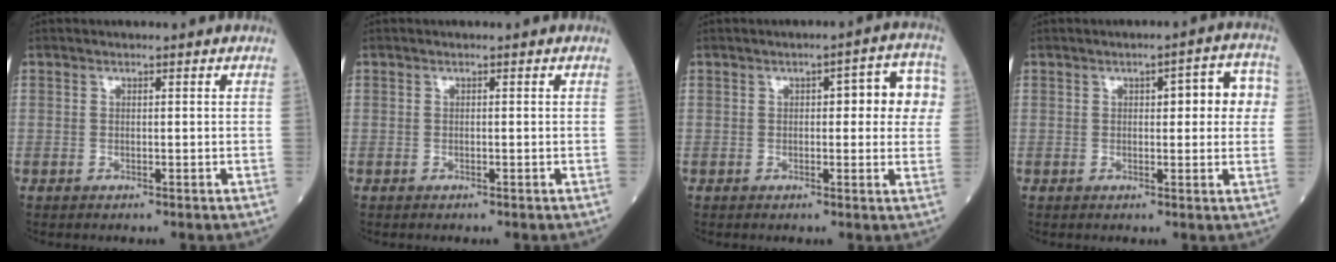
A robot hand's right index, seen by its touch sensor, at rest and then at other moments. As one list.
[{"total": 0.0}, {"total": 7.5, "force": [1.5, 2.5, 6.9], "torque": [-0.068, 0.026, 0.012]}, {"total": 6.6, "force": [1.4, 2.0, 6.1], "torque": [-0.068, 0.023, 0.014]}]